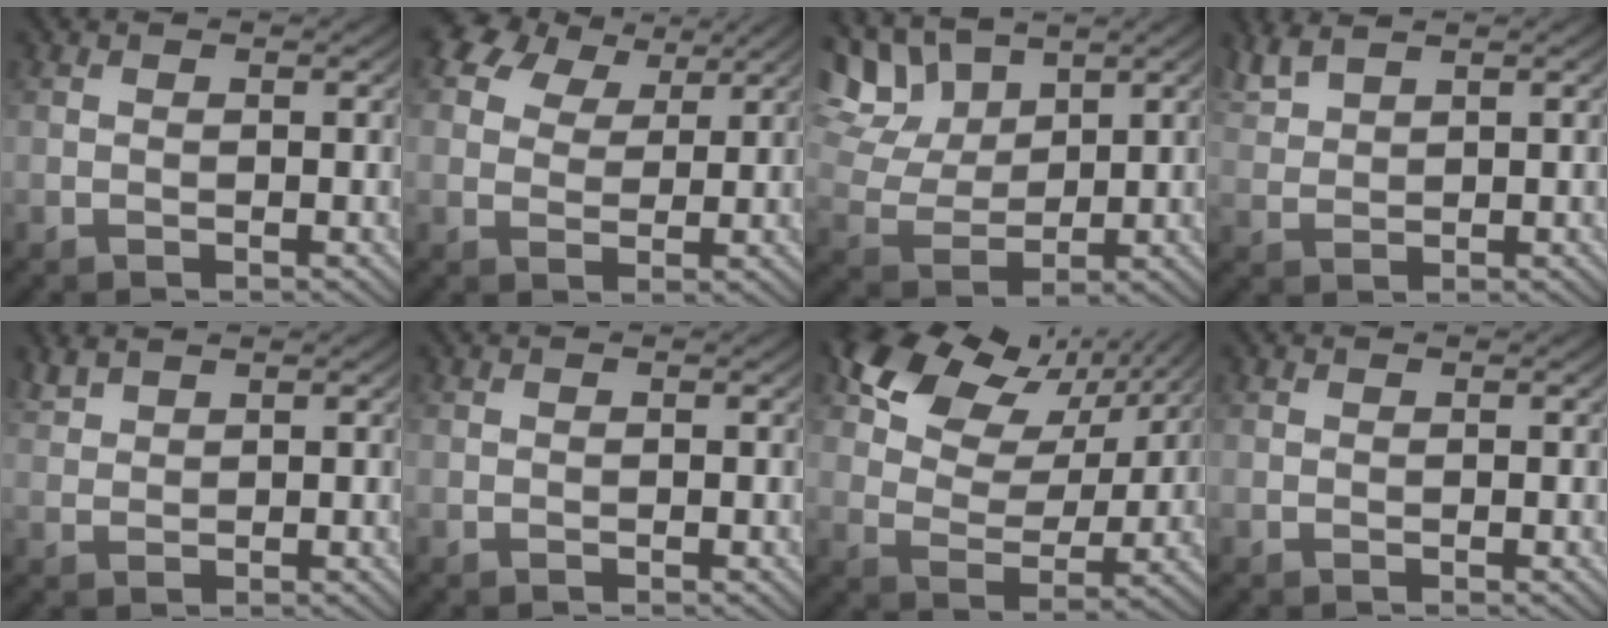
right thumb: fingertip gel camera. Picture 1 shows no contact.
{"total": 7.1, "force": [4.5, 4.3, 3.4], "torque": [-0.066, 0.016, 0.077]}
{"total": 10.3, "force": [6.5, 5.3, 6.0], "torque": [-0.165, 0.012, 0.121]}
{"total": 3.3, "force": [2.8, 0.8, 1.6], "torque": [-0.049, 0.007, 0.068]}
{"total": 1.9, "force": [1.7, 0.6, 0.8], "torque": [-0.026, 0.004, 0.043]}
{"total": 0.0}
{"total": 12.9, "force": [7.3, 7.7, 7.4], "torque": [-0.144, 0.012, 0.122]}
{"total": 0.0}